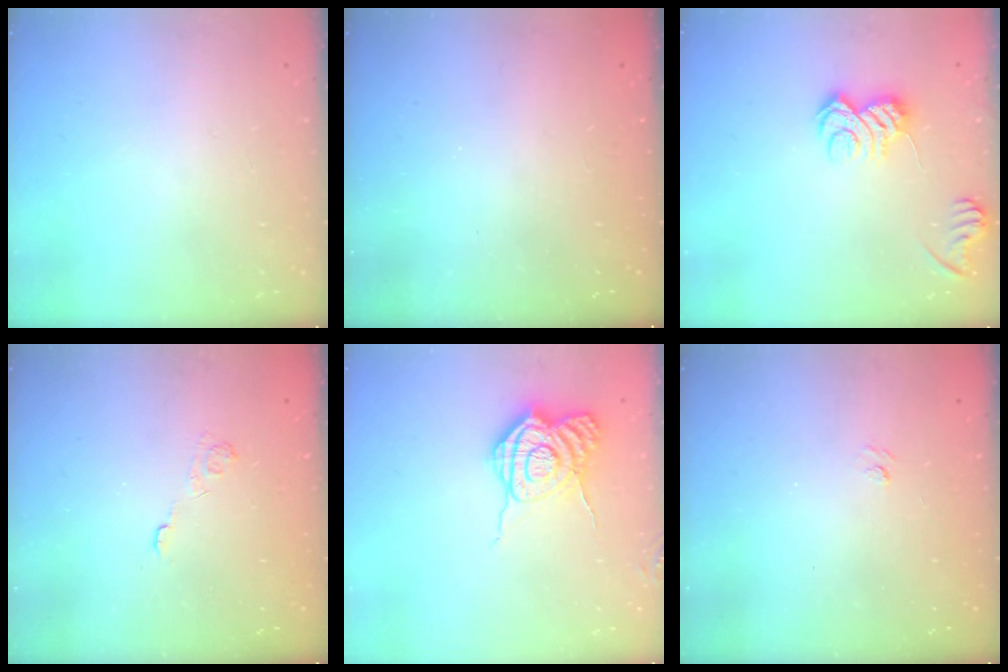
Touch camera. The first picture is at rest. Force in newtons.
{"total": 2.6, "press": 2.4, "slide": 0.8}
{"total": 8.2, "press": 8.2, "slide": 1.1}
{"total": 2.8, "press": 2.3, "slide": 1.5}
{"total": 11.0, "press": 11.0, "slide": 1.0}
{"total": 1.9, "press": 1.7, "slide": 0.9}